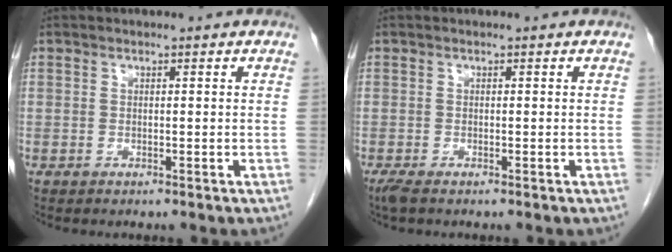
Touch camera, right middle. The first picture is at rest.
{"total": 1.7, "force": [-1.3, 0.4, 1.0], "torque": [-0.025, -0.008, -0.024]}